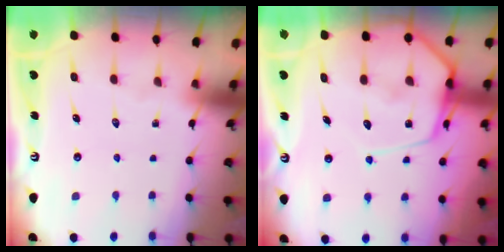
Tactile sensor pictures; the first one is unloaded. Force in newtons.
{"total": 13.9, "press": 13.9, "slide": 1.3}